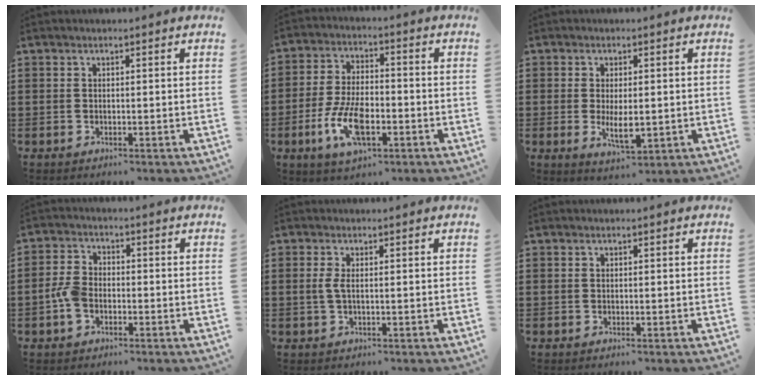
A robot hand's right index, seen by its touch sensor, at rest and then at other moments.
{"total": 9.5, "force": [-3.4, 4.2, 7.8], "torque": [-0.172, -0.007, -0.063]}
{"total": 5.1, "force": [-0.5, 2.1, 4.6], "torque": [-0.086, -0.006, -0.012]}
{"total": 4.3, "force": [-1.4, 2.7, 3.0], "torque": [-0.084, -0.003, -0.033]}
{"total": 2.0, "force": [0.0, 0.5, 1.9], "torque": [-0.045, -0.003, -0.003]}
{"total": 0.0}